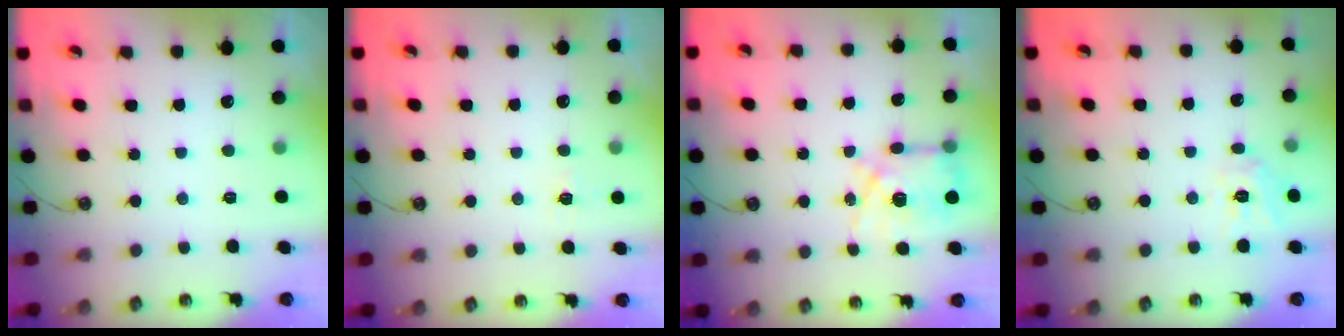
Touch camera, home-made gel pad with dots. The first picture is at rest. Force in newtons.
{"total": 4.6, "press": 4.6, "slide": 0.5}
{"total": 10.1, "press": 10.0, "slide": 0.6}
{"total": 9.8, "press": 9.7, "slide": 0.9}